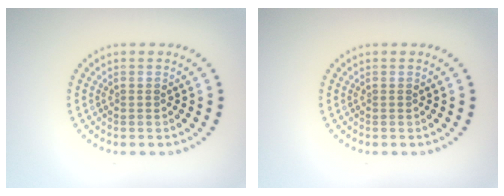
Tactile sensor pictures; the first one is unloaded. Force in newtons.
{"total": 0.0}